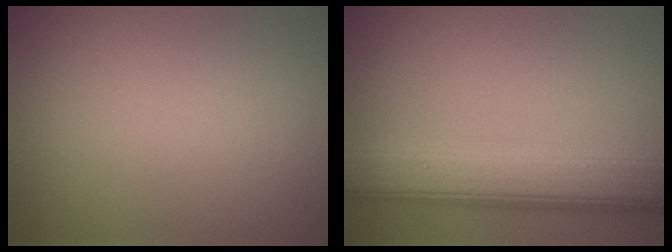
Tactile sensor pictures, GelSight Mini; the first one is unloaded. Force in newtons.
{"total": 8.2, "press": 8.2, "slide": 0.1}